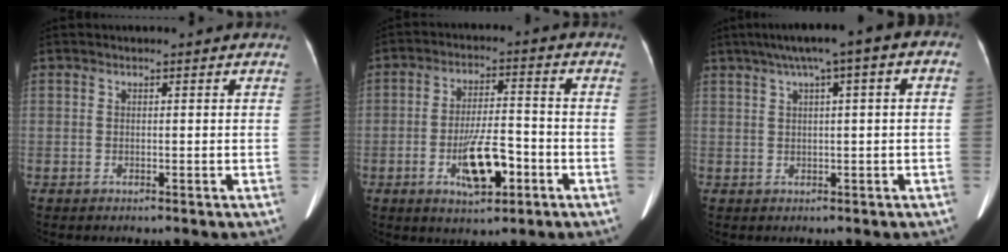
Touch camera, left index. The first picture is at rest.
{"total": 8.5, "force": [-3.5, 2.7, 7.3], "torque": [-0.139, 0.002, -0.057]}
{"total": 8.9, "force": [3.4, 1.3, 8.2], "torque": [-0.122, 0.041, 0.042]}